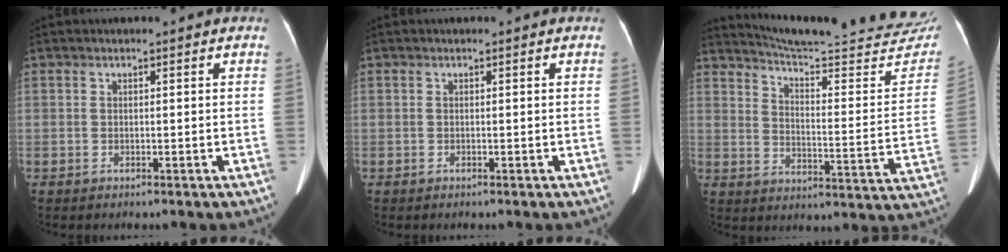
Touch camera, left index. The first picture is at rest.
{"total": 0.0}
{"total": 27.4, "force": [25.7, 1.8, 9.3], "torque": [-0.133, -0.110, 0.317]}